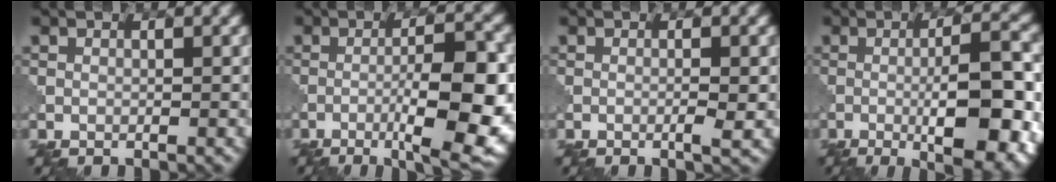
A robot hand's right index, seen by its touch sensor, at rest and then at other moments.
{"total": 9.6, "force": [-3.2, 2.0, 8.8], "torque": [-0.132, -0.002, -0.048]}
{"total": 1.6, "force": [-0.5, 0.0, 1.6], "torque": [-0.027, 0.000, -0.009]}
{"total": 10.9, "force": [-2.7, 2.8, 10.2], "torque": [-0.133, -0.001, -0.036]}